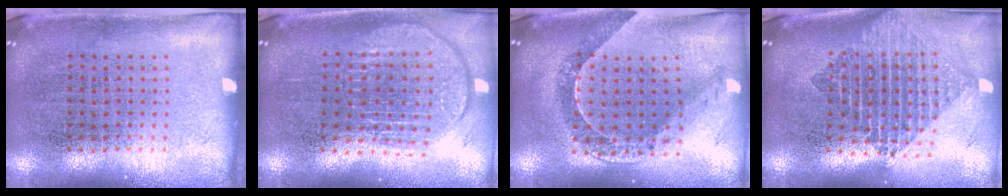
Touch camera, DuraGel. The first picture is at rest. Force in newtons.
{"total": 1.9, "press": 1.6, "slide": 1.0}
{"total": 0.5, "press": 0.5, "slide": 0.1}
{"total": 2.2, "press": 1.7, "slide": 1.4}